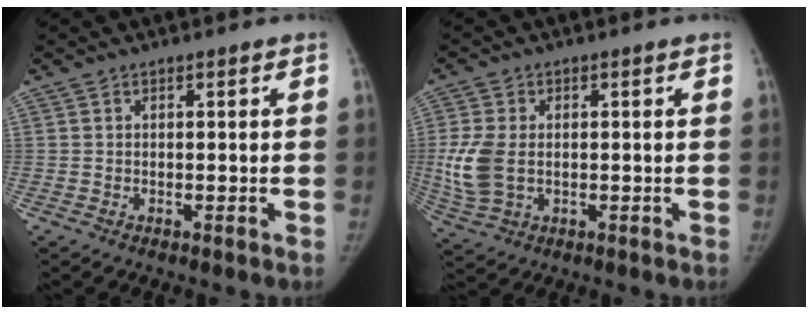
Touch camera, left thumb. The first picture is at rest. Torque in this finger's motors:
{"motor_torque": [0.72, 0.76, 0.41, -0.41, 0.29]}